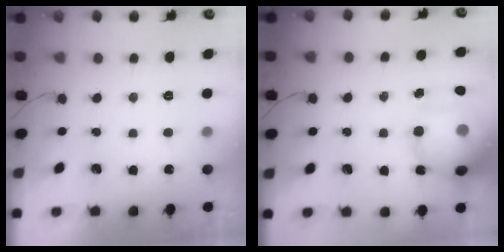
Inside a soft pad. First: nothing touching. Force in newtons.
{"total": 16.8, "press": 16.6, "slide": 2.3}